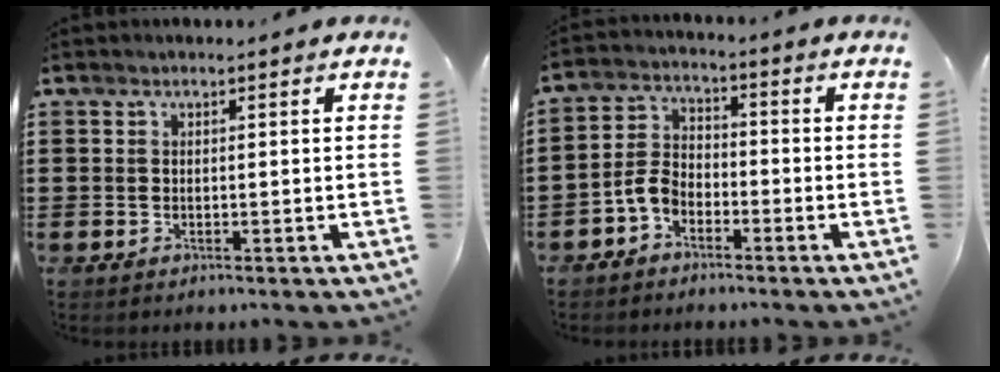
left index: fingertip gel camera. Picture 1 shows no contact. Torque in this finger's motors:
{"motor_torque": [0.76, 0.50, 0.24, 0.04]}